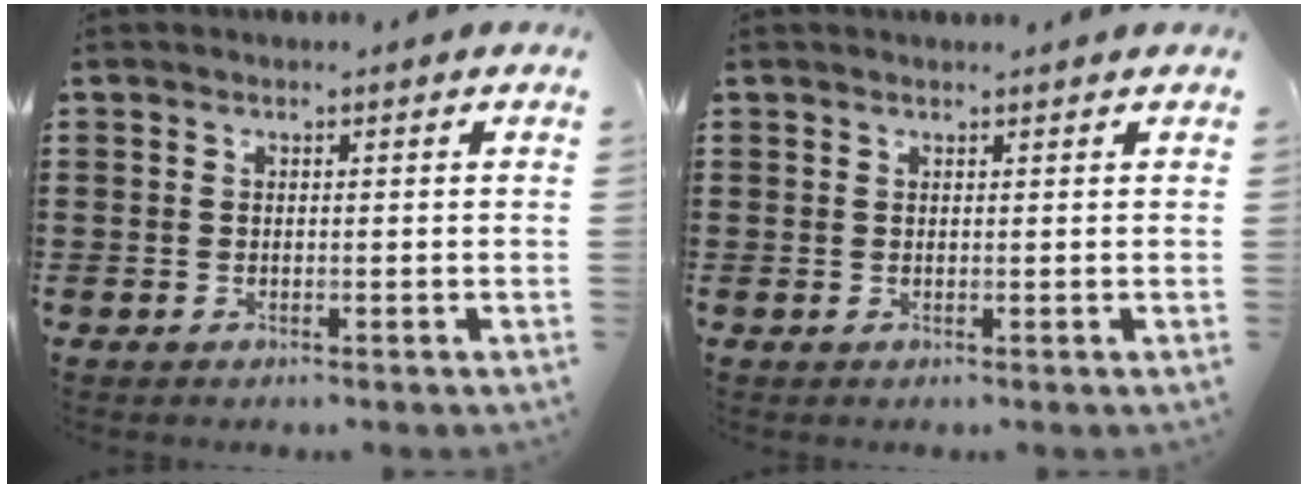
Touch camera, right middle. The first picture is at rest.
{"total": 0.6, "force": [0.6, 0.0, 0.1], "torque": [-0.004, -0.002, 0.012]}